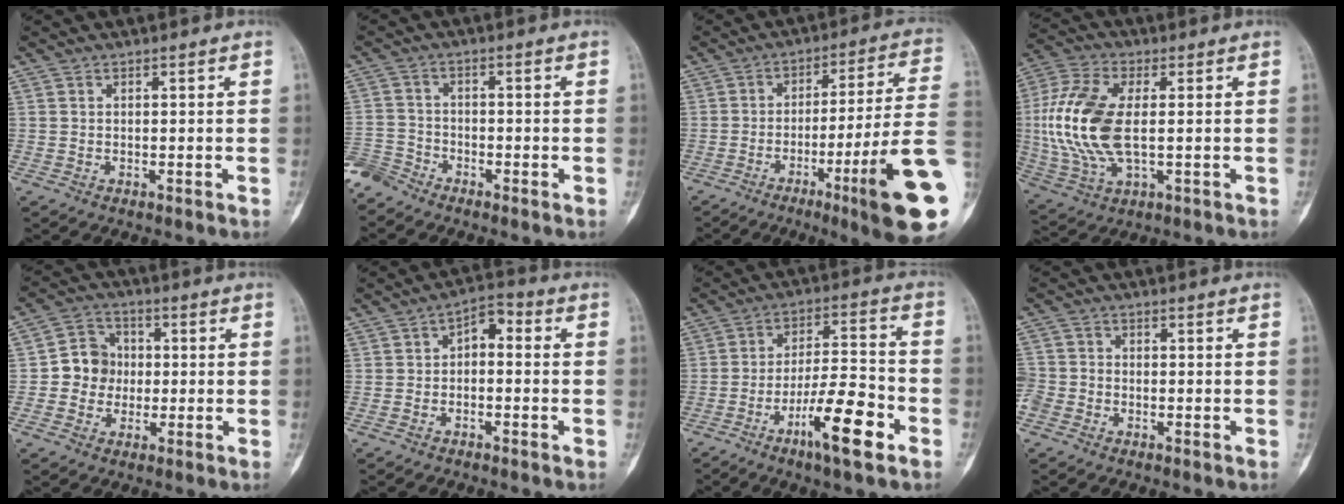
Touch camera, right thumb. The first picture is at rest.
{"total": 4.9, "force": [-4.6, 1.7, 0.3], "torque": [-0.012, 0.009, -0.103]}
{"total": 20.3, "force": [-7.3, 0.6, 19.0], "torque": [-0.232, 0.015, -0.112]}
{"total": 16.4, "force": [0.5, 8.4, 14.1], "torque": [-0.315, 0.003, 0.012]}
{"total": 7.8, "force": [-0.5, 7.1, 3.0], "torque": [-0.013, 0.018, -0.021]}
{"total": 4.6, "force": [-0.1, 2.9, 3.5], "torque": [-0.038, 0.029, -0.015]}
{"total": 13.2, "force": [-6.6, 2.8, 11.1], "torque": [-0.186, 0.038, -0.112]}
{"total": 5.5, "force": [-2.5, 4.5, 1.9], "torque": [-0.041, 0.018, -0.049]}